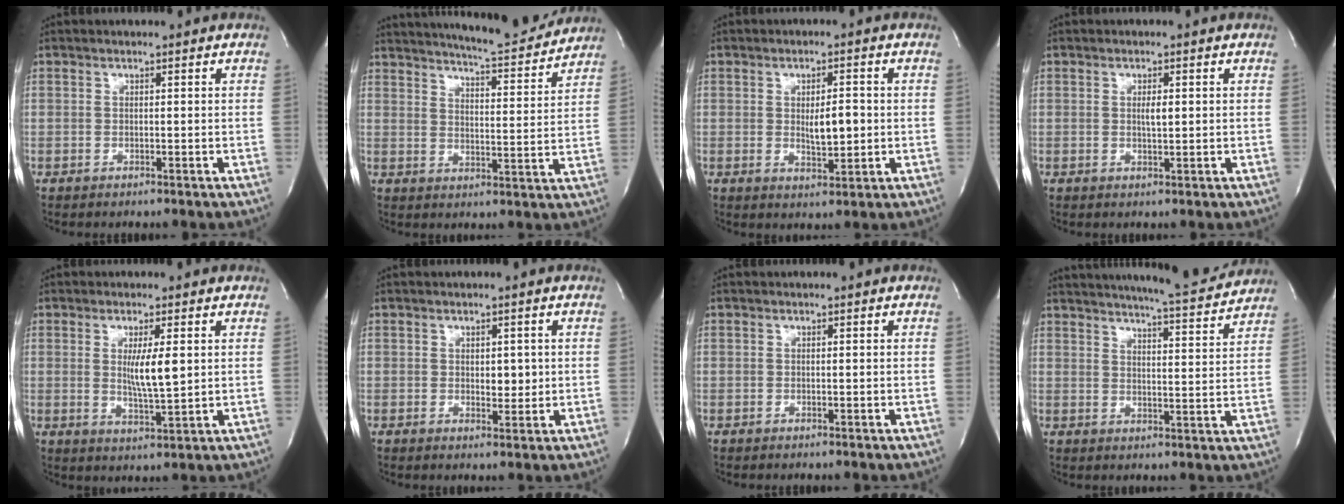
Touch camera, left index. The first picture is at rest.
{"total": 14.6, "force": [13.6, 0.8, 5.1], "torque": [-0.082, -0.021, 0.186]}
{"total": 4.6, "force": [-0.1, 1.4, 4.3], "torque": [-0.071, -0.005, 0.004]}
{"total": 1.6, "force": [0.2, 0.2, 1.5], "torque": [-0.029, 0.000, 0.005]}
{"total": 5.6, "force": [0.9, 0.5, 5.5], "torque": [-0.101, -0.013, 0.020]}
{"total": 2.5, "force": [0.1, 1.4, 2.1], "torque": [-0.028, -0.003, 0.007]}
{"total": 0.0}
{"total": 13.9, "force": [13.0, 0.3, 5.0], "torque": [-0.080, -0.018, 0.170]}